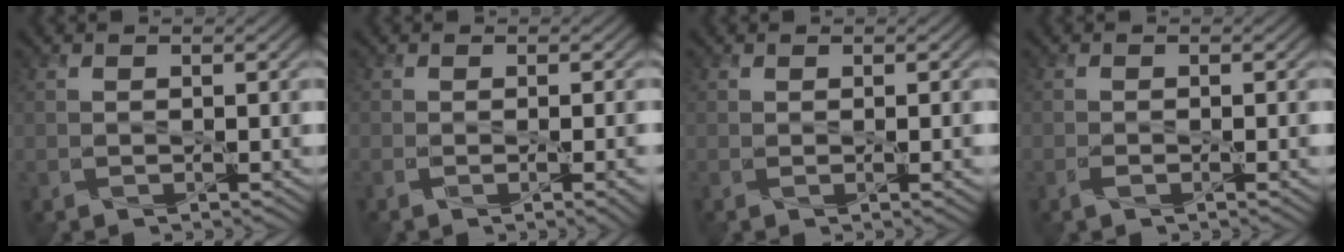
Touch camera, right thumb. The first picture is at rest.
{"total": 3.8, "force": [-1.2, 1.1, 3.5], "torque": [-0.048, -0.006, -0.017]}
{"total": 2.0, "force": [-0.1, 0.4, 2.0], "torque": [-0.029, 0.002, -0.004]}
{"total": 1.9, "force": [-0.9, 0.5, 1.6], "torque": [-0.030, -0.003, -0.017]}